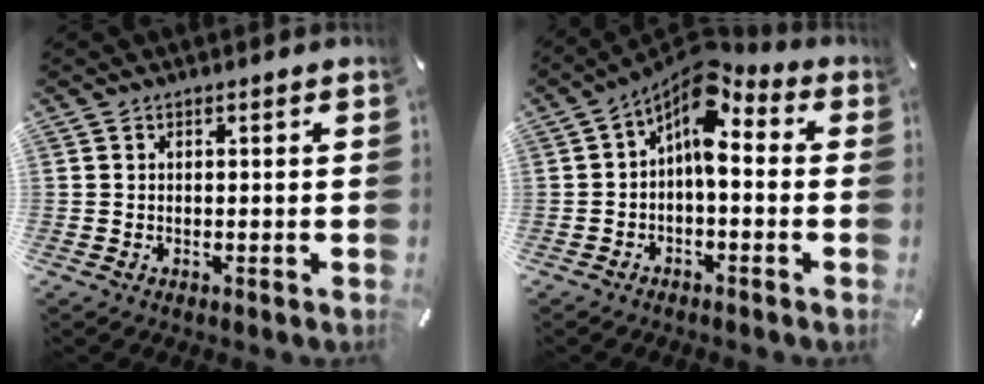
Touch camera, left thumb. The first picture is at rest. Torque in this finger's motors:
{"motor_torque": [1.13, 2.27, 0.85, 0.42, 0.13]}